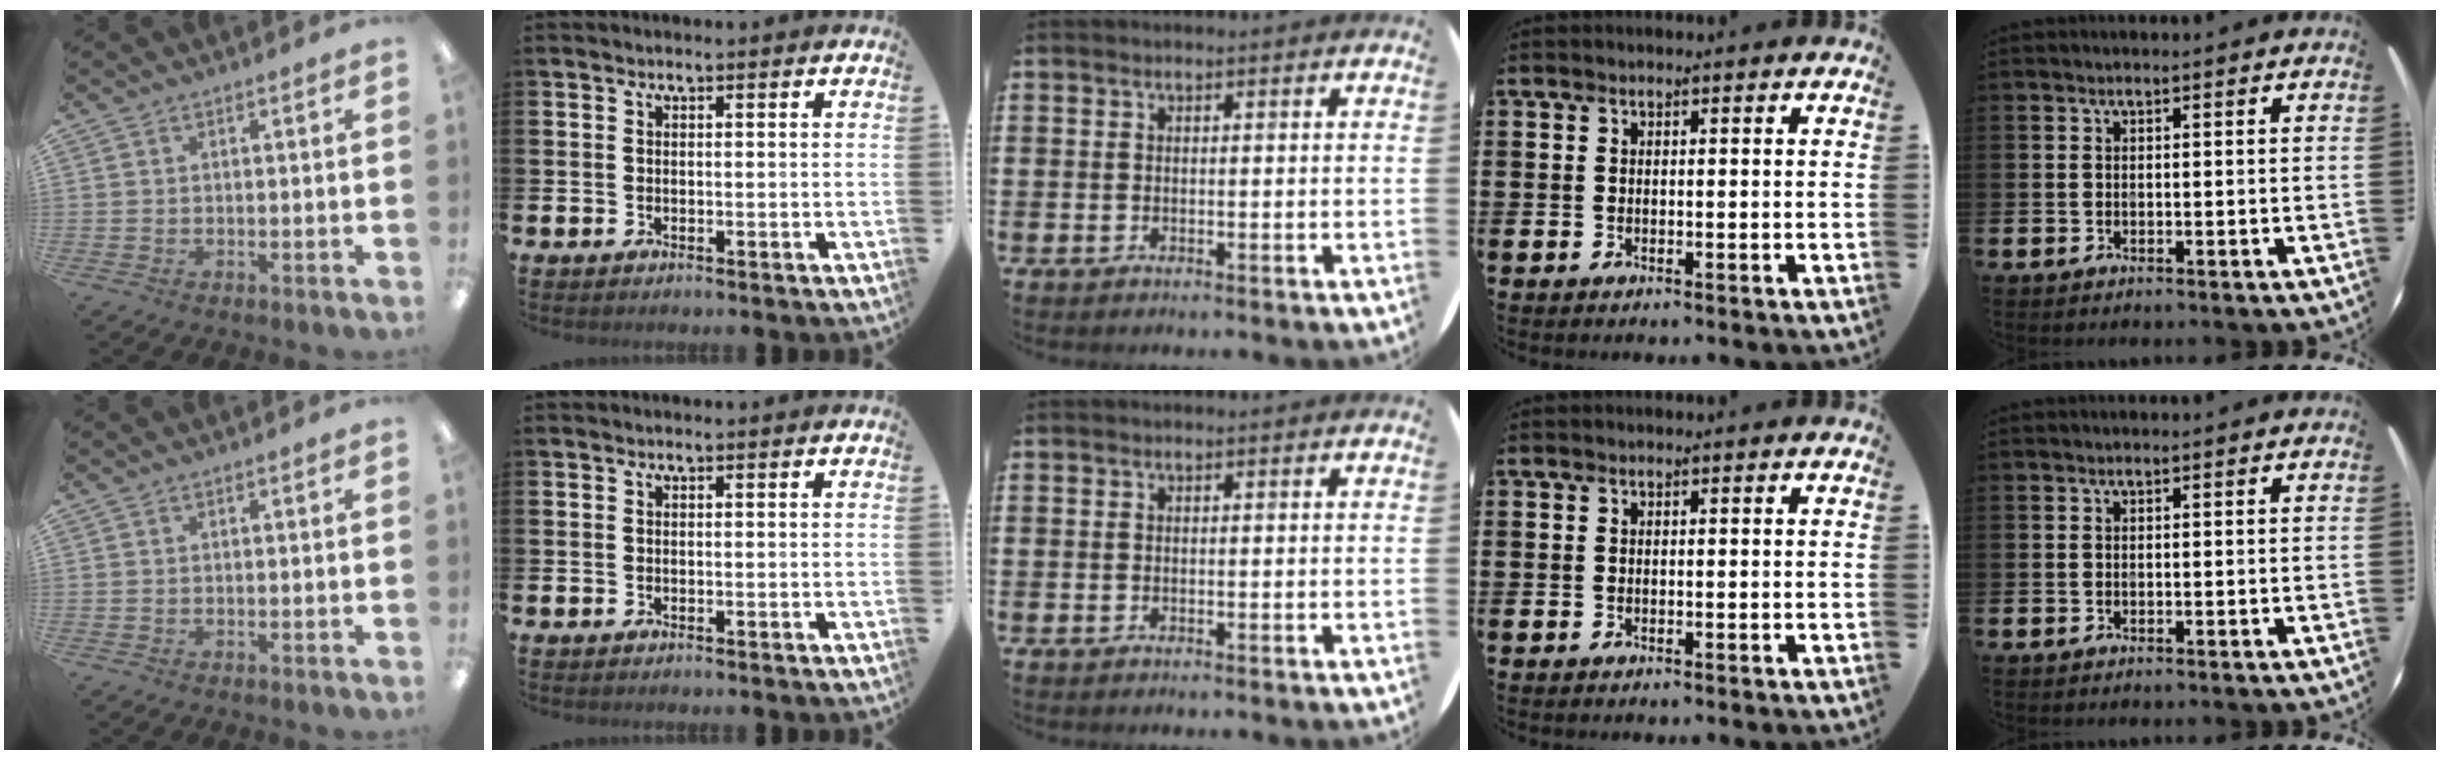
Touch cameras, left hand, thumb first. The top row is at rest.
{}